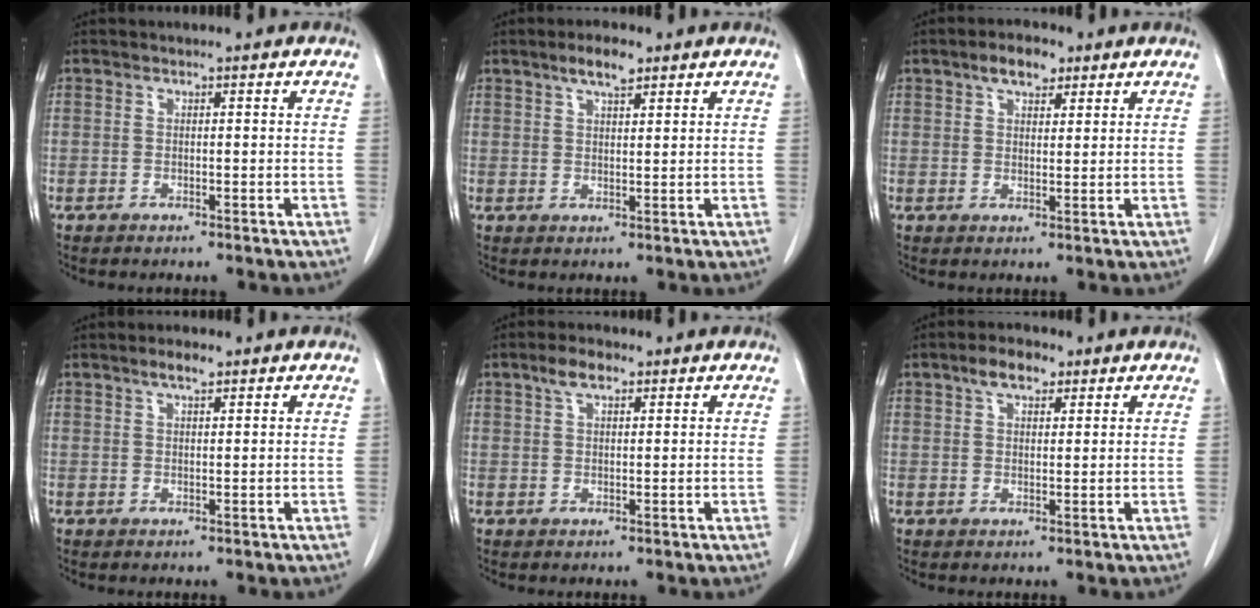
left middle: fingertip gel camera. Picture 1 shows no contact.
{"total": 4.0, "force": [2.8, 1.0, 2.7], "torque": [-0.053, 0.005, 0.048]}
{"total": 4.5, "force": [2.9, 2.1, 2.7], "torque": [-0.049, 0.011, 0.049]}
{"total": 2.3, "force": [1.6, 0.6, 1.6], "torque": [-0.032, 0.003, 0.029]}
{"total": 3.5, "force": [2.2, 1.4, 2.4], "torque": [-0.049, 0.010, 0.042]}
{"total": 4.5, "force": [2.8, 2.1, 2.8], "torque": [-0.055, 0.014, 0.050]}